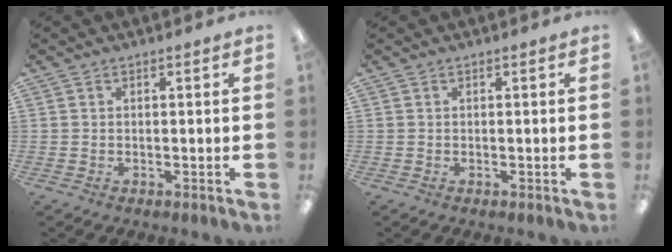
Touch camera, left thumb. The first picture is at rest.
{"total": 0.0}